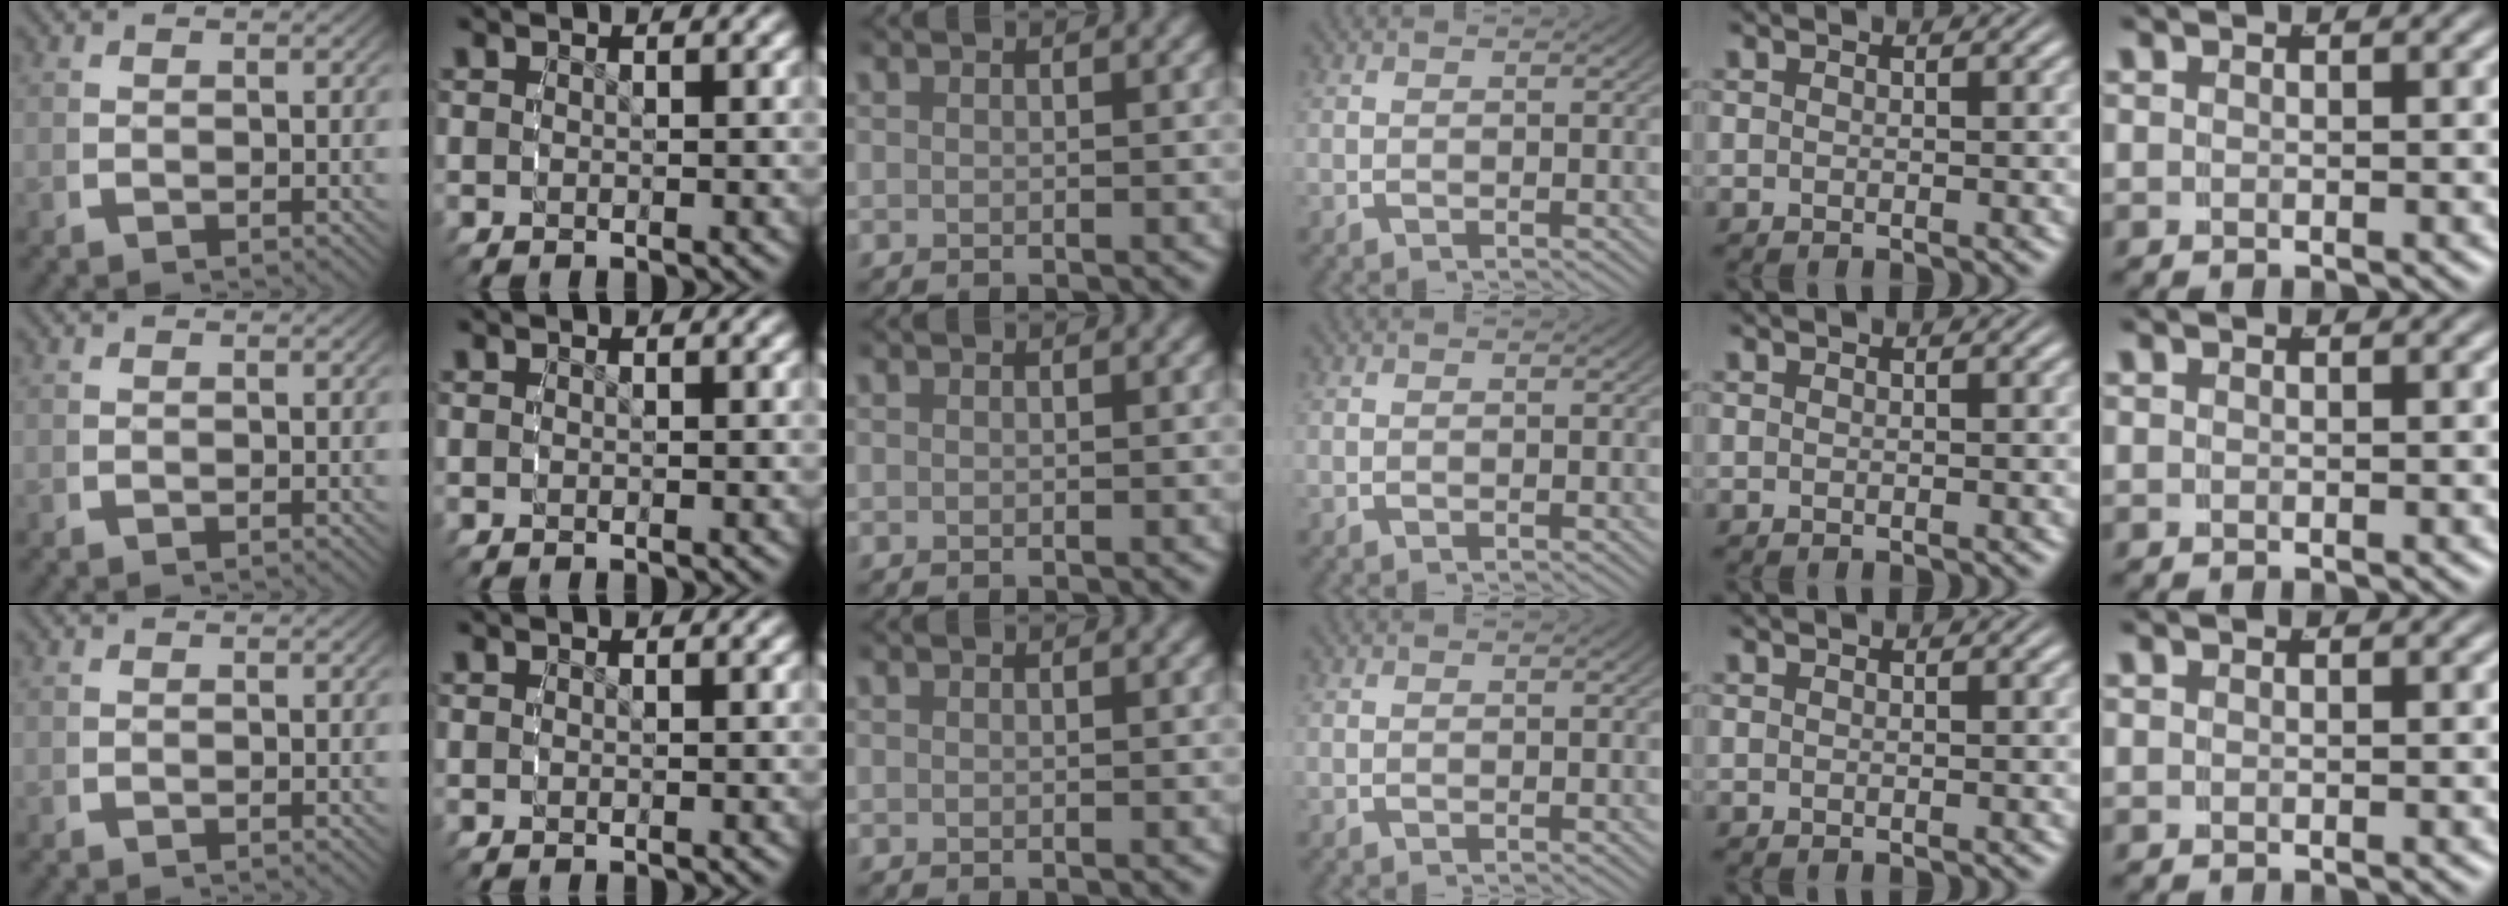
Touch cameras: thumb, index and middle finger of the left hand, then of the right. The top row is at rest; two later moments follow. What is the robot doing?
{"motion": "reach", "object": "photo album"}